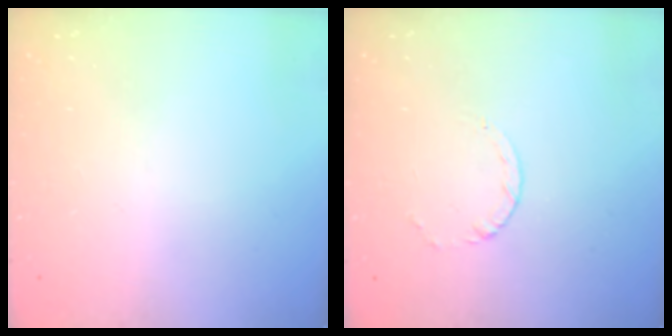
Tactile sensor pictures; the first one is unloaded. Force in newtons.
{"total": 2.4, "press": 2.4, "slide": 0.3}